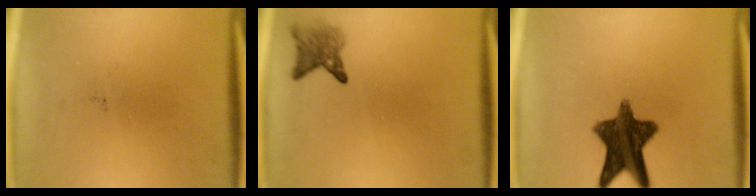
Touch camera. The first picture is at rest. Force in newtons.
{"total": 2.7}
{"total": 11.5}